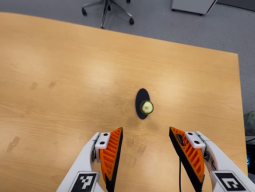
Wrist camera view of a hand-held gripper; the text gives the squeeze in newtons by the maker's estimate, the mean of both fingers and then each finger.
{"total": 0.0}